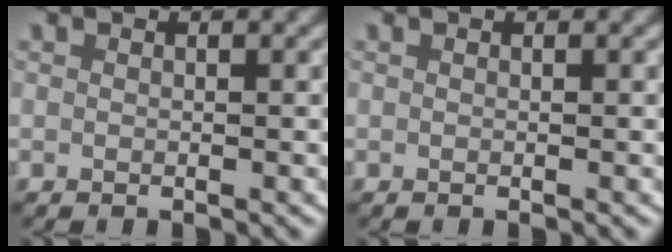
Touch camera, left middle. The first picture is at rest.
{"total": 0.0}